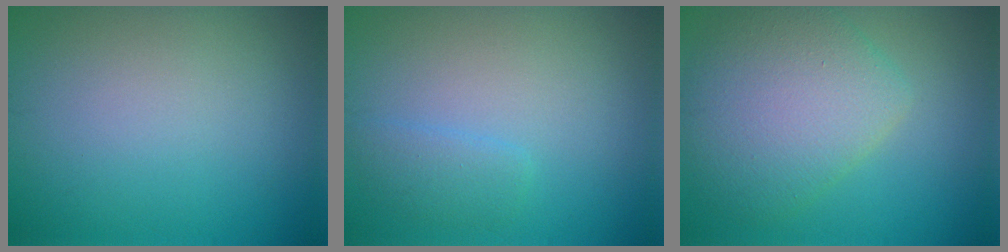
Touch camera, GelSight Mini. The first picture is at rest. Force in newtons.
{"total": 1.6, "press": 1.6, "slide": 0.0}
{"total": 6.4, "press": 6.4, "slide": 0.2}